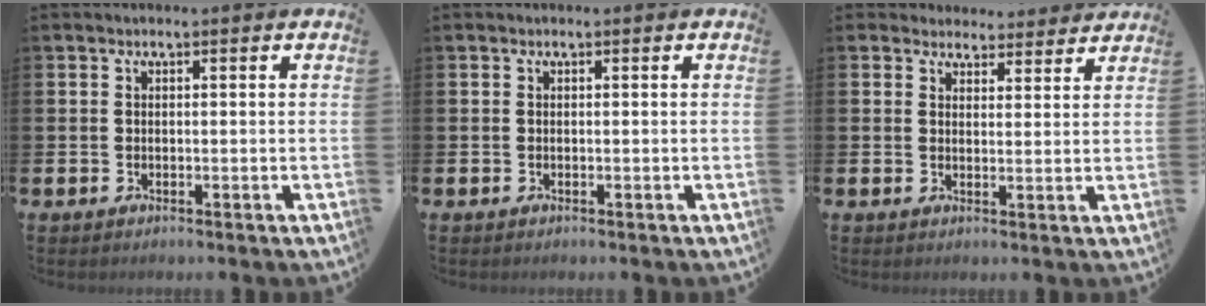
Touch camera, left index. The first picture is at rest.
{"total": 0.0}
{"total": 3.9, "force": [3.7, 1.3, -0.2], "torque": [0.002, -0.023, 0.065]}